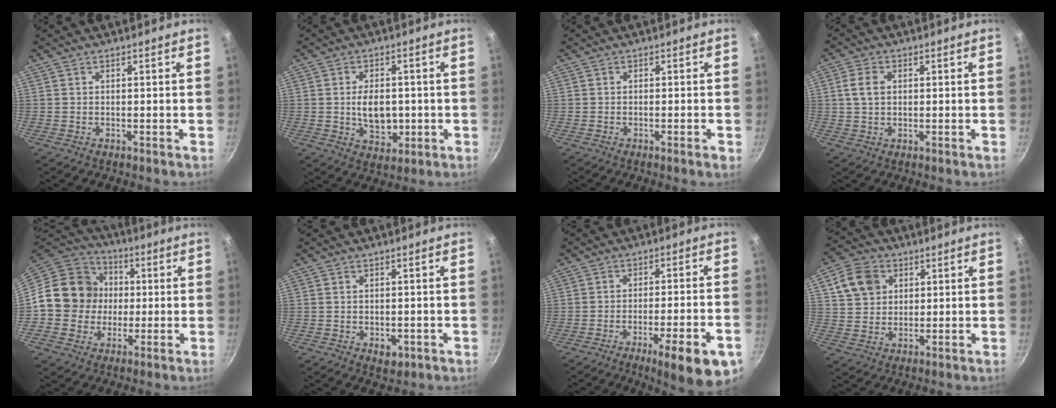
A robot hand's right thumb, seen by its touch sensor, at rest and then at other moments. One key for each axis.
{"total": 7.9, "fx": -0.5, "fy": 5.3, "fz": 5.9, "tx": -0.073, "ty": -0.001, "tz": -0.001}
{"total": 1.4, "fx": -0.7, "fy": 0.1, "fz": 1.2, "tx": -0.026, "ty": 0.004, "tz": -0.012}
{"total": 4.3, "fx": 0.8, "fy": 3.1, "fz": 2.9, "tx": -0.049, "ty": 0.006, "tz": 0.011}
{"total": 15.6, "fx": 0.1, "fy": 14.2, "fz": 6.3, "tx": -0.080, "ty": 0.027, "tz": -0.011}
{"total": 3.1, "fx": -0.9, "fy": 2.1, "fz": 2.1, "tx": -0.024, "ty": 0.001, "tz": -0.007}
{"total": 13.9, "fx": -6.8, "fy": 2.8, "fz": 11.8, "tx": -0.151, "ty": 0.024, "tz": -0.090}
{"total": 9.0, "fx": 3.3, "fy": 7.3, "fz": 4.1, "tx": -0.055, "ty": 0.005, "tz": 0.056}